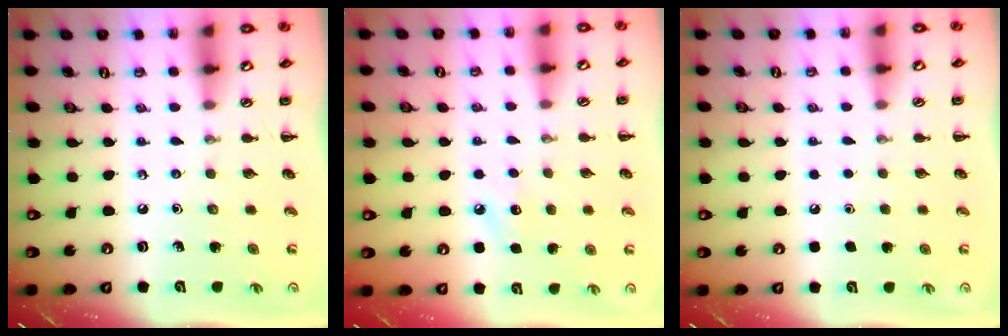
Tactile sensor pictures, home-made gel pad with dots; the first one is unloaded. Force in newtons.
{"total": 6.4, "press": 6.2, "slide": 1.6}
{"total": 1.6, "press": 1.6, "slide": 0.1}